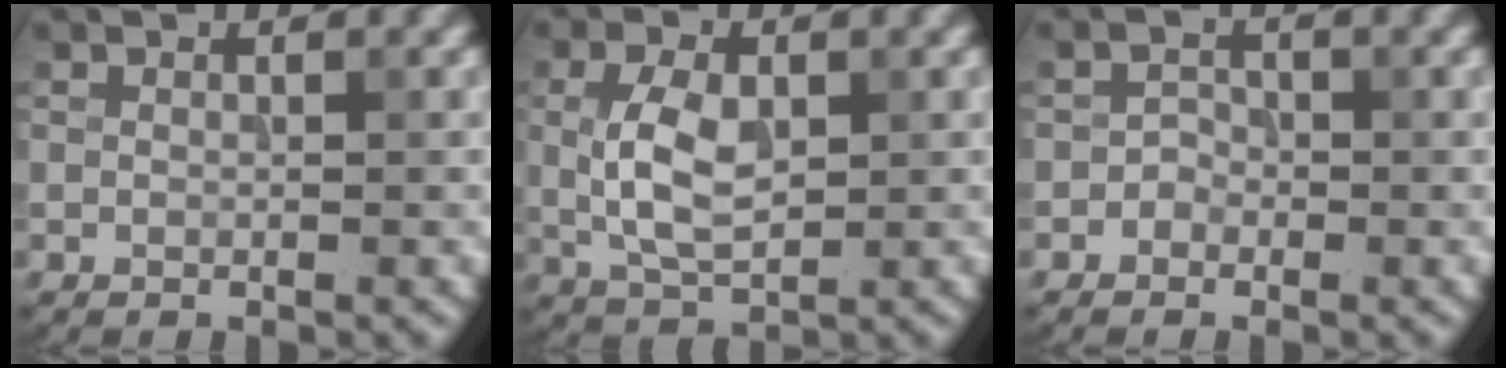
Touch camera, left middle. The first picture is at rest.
{"total": 4.8, "force": [0.3, 2.7, 3.9], "torque": [-0.088, 0.004, 0.008]}
{"total": 1.1, "force": [-0.6, 0.9, 0.2], "torque": [0.000, 0.003, -0.013]}